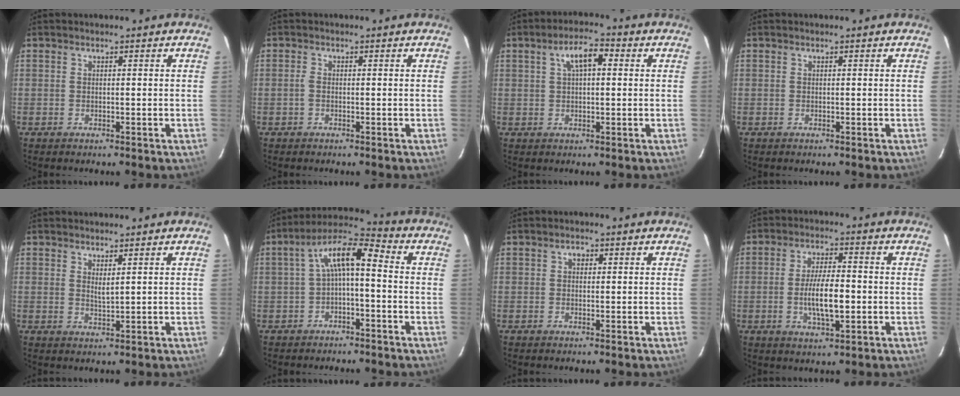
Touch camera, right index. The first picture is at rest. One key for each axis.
{"total": 1.0, "fx": -0.3, "fy": 0.5, "fz": 0.8, "tx": -0.019, "ty": 0.002, "tz": -0.008}
{"total": 5.9, "fx": 1.8, "fy": 2.4, "fz": 5.0, "tx": -0.092, "ty": 0.020, "tz": 0.032}
{"total": 0.0}
{"total": 2.2, "fx": 1.1, "fy": 0.5, "fz": 1.8, "tx": -0.031, "ty": -0.004, "tz": 0.019}
{"total": 8.3, "fx": -0.7, "fy": 2.8, "fz": 7.8, "tx": -0.153, "ty": 0.028, "tz": -0.016}
{"total": 1.4, "fx": 0.3, "fy": 1.1, "fz": 0.7, "tx": -0.011, "ty": 0.008, "tz": 0.003}
{"total": 8.4, "fx": -1.4, "fy": 2.6, "fz": 7.9, "tx": -0.150, "ty": -0.005, "tz": -0.022}